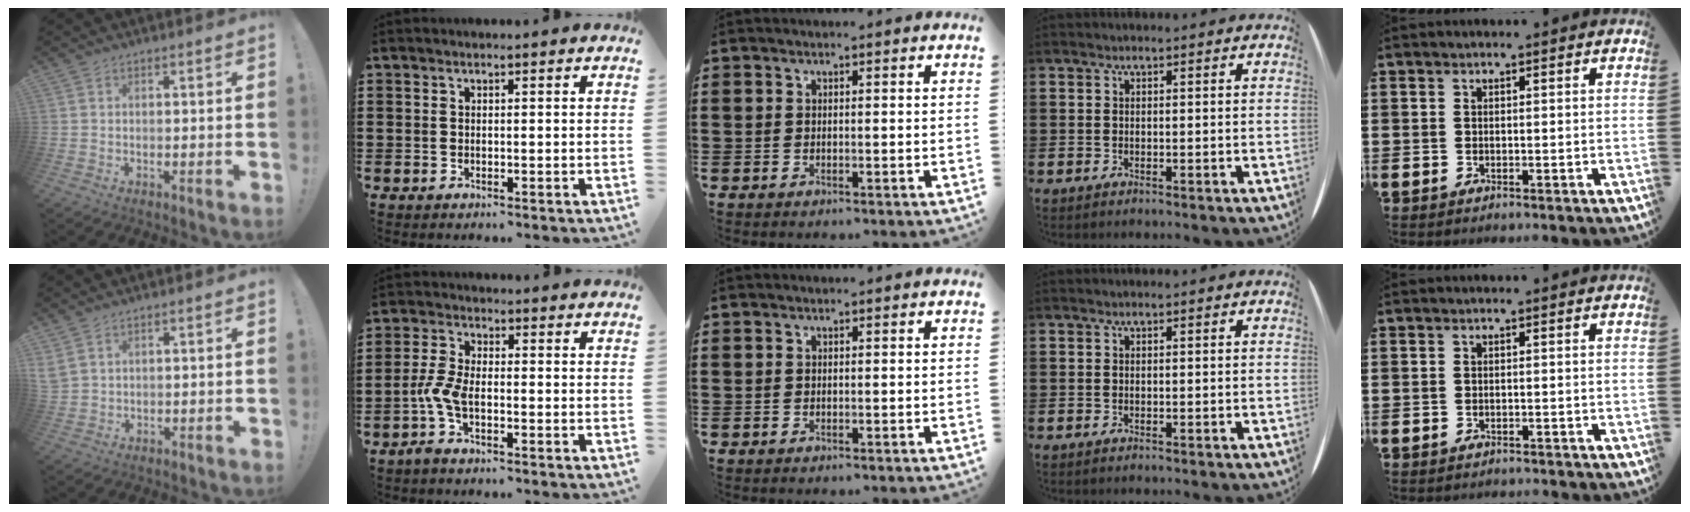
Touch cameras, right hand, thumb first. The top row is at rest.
{"thumb": {"total": 3.5, "force": [2.1, 2.0, 1.9], "torque": [-0.048, -0.007, 0.041]}, "index": {"total": 4.9, "force": [-1.9, 2.1, 4.0], "torque": [-0.101, -0.002, -0.043]}, "little": {"total": 0.5, "force": [-0.5, 0.0, -0.1], "torque": [0.000, -0.001, -0.011]}}